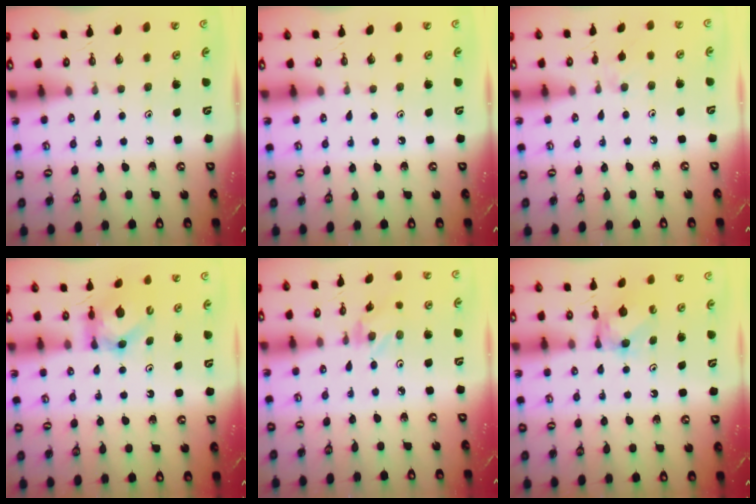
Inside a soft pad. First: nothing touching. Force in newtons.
{"total": 0.0}
{"total": 4.3, "press": 4.3, "slide": 0.7}
{"total": 6.3, "press": 6.3, "slide": 0.4}
{"total": 1.1, "press": 1.0, "slide": 0.4}
{"total": 5.7, "press": 5.6, "slide": 1.0}